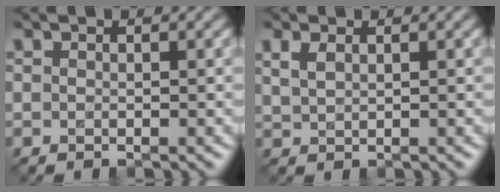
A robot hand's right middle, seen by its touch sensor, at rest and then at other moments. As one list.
[{"total": 1.6, "force": [1.0, 0.7, 1.1], "torque": [-0.027, 0.002, 0.024]}]